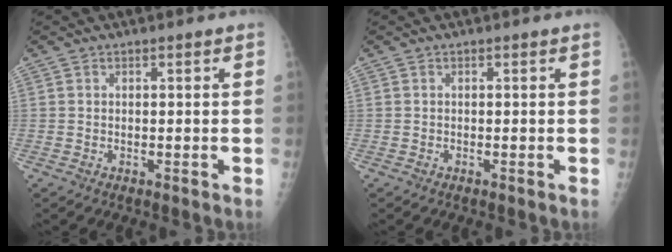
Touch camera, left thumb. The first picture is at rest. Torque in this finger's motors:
{"motor_torque": [0.00, 0.02, -0.08, -0.09, 0.00]}